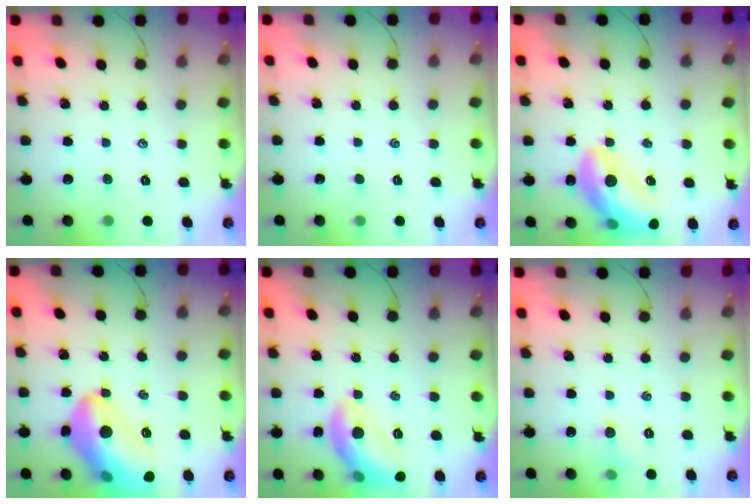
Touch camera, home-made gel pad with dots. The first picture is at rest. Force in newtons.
{"total": 1.1, "press": 0.9, "slide": 0.5}
{"total": 16.9, "press": 16.6, "slide": 3.4}
{"total": 19.7, "press": 19.5, "slide": 3.0}
{"total": 11.8, "press": 11.8, "slide": 0.8}
{"total": 4.4, "press": 4.2, "slide": 1.3}